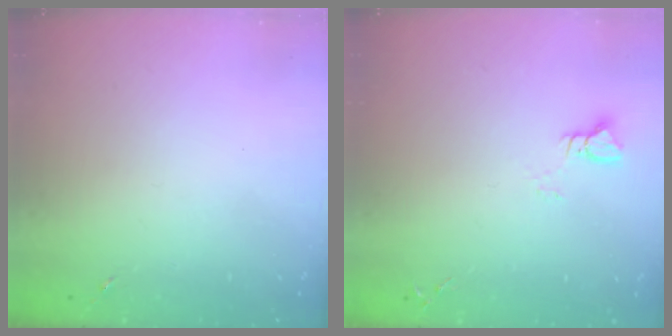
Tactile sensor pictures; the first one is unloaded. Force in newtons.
{"total": 3.0, "press": 3.0, "slide": 0.3}